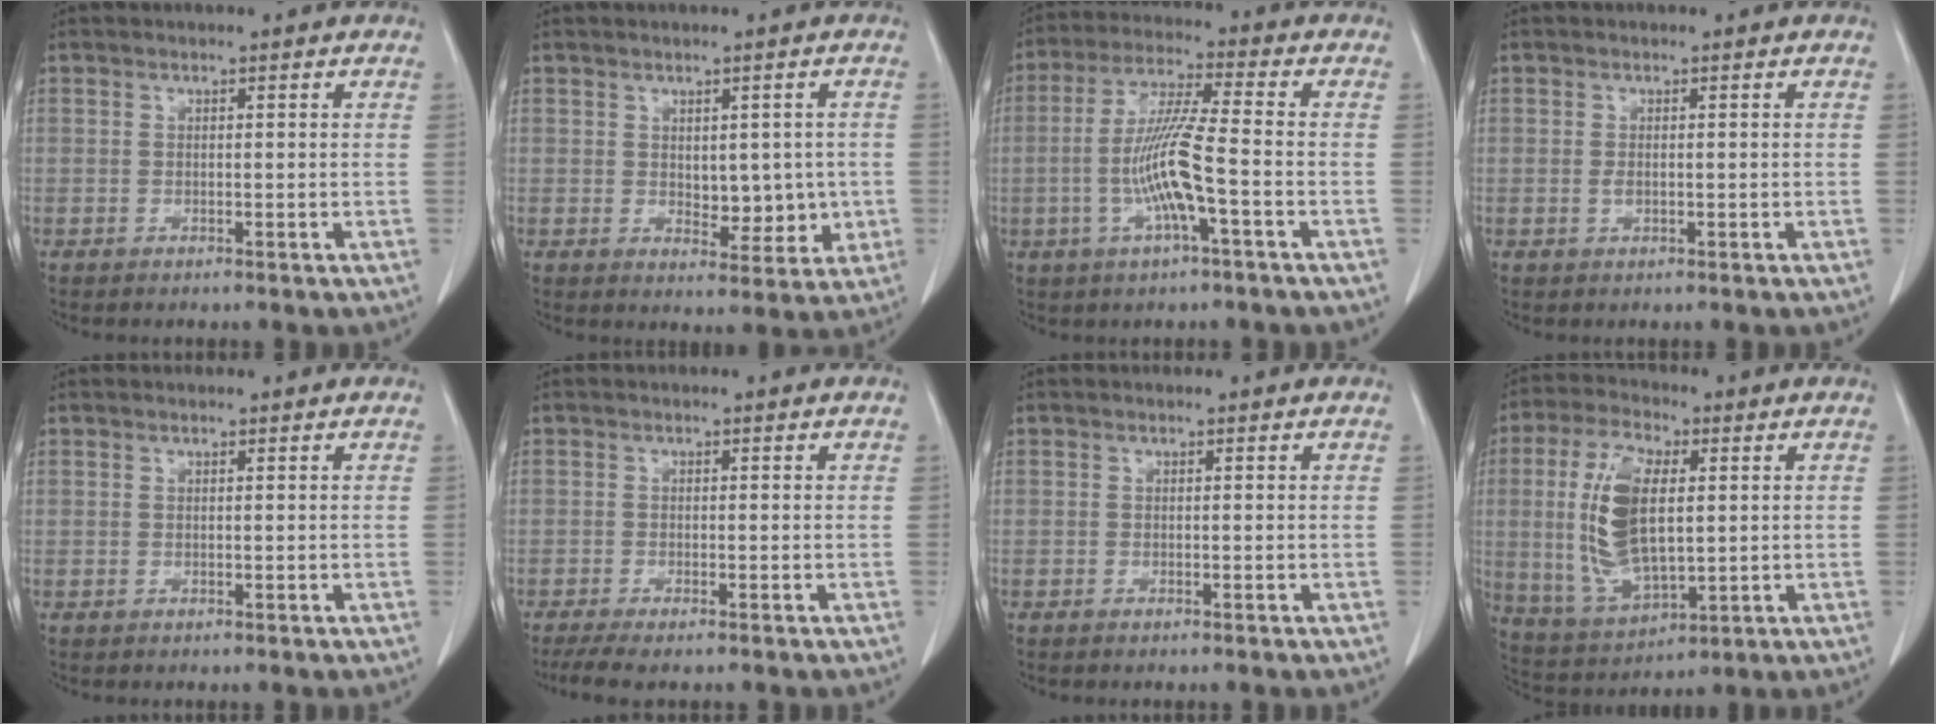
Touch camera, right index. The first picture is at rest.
{"total": 6.6, "force": [-0.1, 3.6, 5.5], "torque": [-0.064, 0.004, 0.013]}
{"total": 10.4, "force": [-2.5, 0.5, 10.0], "torque": [-0.201, 0.001, -0.050]}
{"total": 1.3, "force": [-0.2, 0.7, 1.0], "torque": [-0.022, 0.002, 0.000]}
{"total": 0.0}
{"total": 4.4, "force": [-2.8, 1.2, 3.2], "torque": [-0.065, -0.007, -0.045]}
{"total": 0.5, "force": [-0.2, 0.2, 0.4], "torque": [-0.012, -0.001, -0.003]}
{"total": 14.6, "force": [1.3, 6.0, 13.2], "torque": [-0.285, 0.002, 0.032]}